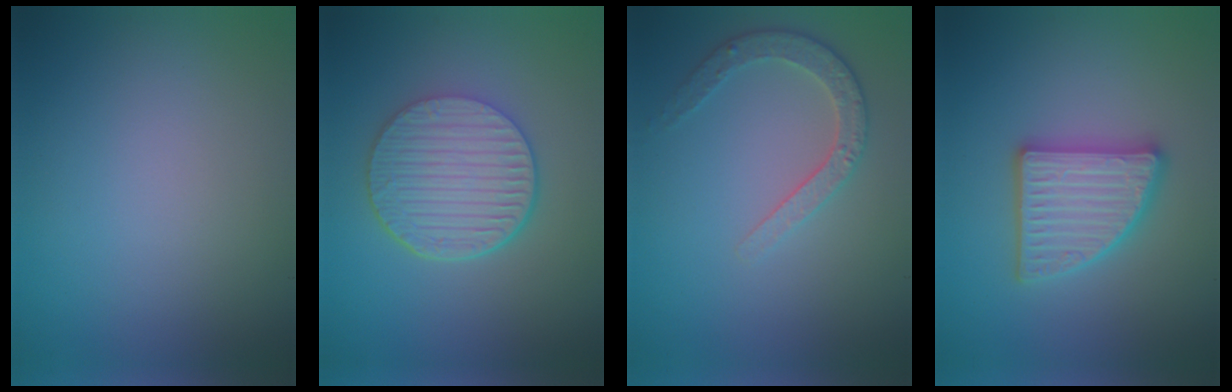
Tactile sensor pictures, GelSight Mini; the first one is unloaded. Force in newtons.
{"total": 6.6, "press": 4.7, "slide": 4.6}
{"total": 2.9, "press": 2.8, "slide": 0.7}
{"total": 4.9, "press": 4.8, "slide": 0.7}